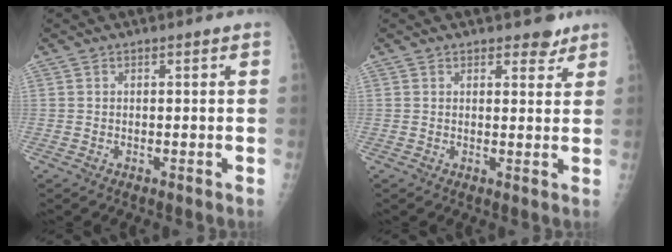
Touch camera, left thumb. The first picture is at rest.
{"total": 3.3, "force": [2.5, 1.7, 1.2], "torque": [0.007, -0.015, 0.033]}